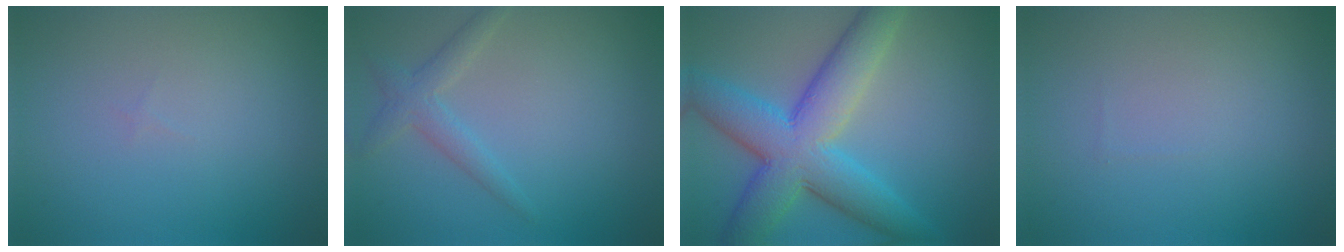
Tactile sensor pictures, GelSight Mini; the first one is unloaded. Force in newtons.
{"total": 2.2, "press": 2.1, "slide": 0.1}
{"total": 9.5, "press": 9.5, "slide": 0.2}
{"total": 0.0}